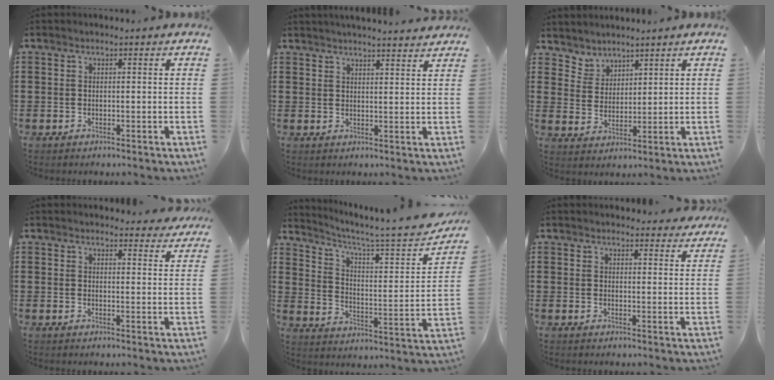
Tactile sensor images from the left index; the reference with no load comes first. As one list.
[{"total": 2.9, "force": [2.8, -0.4, 0.2], "torque": [-0.012, -0.011, 0.052]}, {"total": 3.9, "force": [3.5, 1.5, -0.6], "torque": [-0.006, -0.009, 0.067]}, {"total": 3.4, "force": [3.3, 0.1, 0.4], "torque": [-0.009, -0.014, 0.062]}, {"total": 4.9, "force": [4.2, 0.2, 2.5], "torque": [-0.055, -0.044, 0.060]}, {"total": 3.1, "force": [3.1, 0.2, 0.3], "torque": [-0.005, -0.010, 0.057]}]